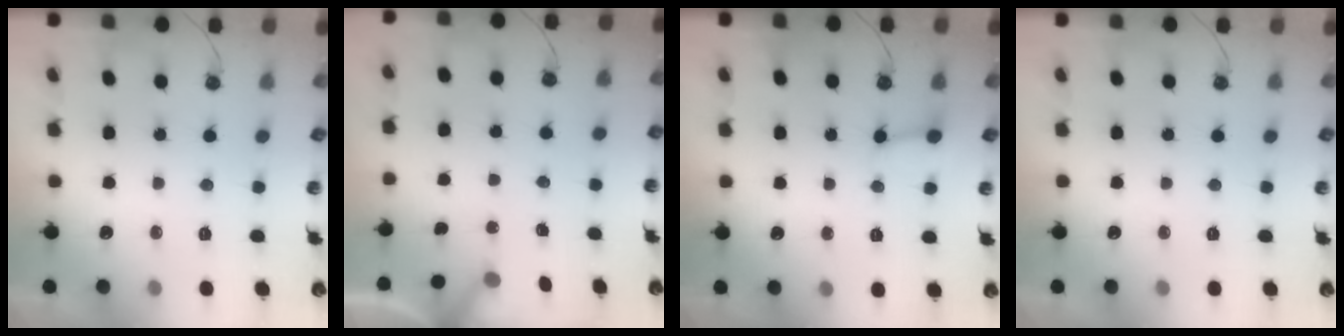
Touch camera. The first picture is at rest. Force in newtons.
{"total": 2.9, "press": 2.9, "slide": 0.3}
{"total": 2.5, "press": 2.5, "slide": 0.4}
{"total": 0.0}